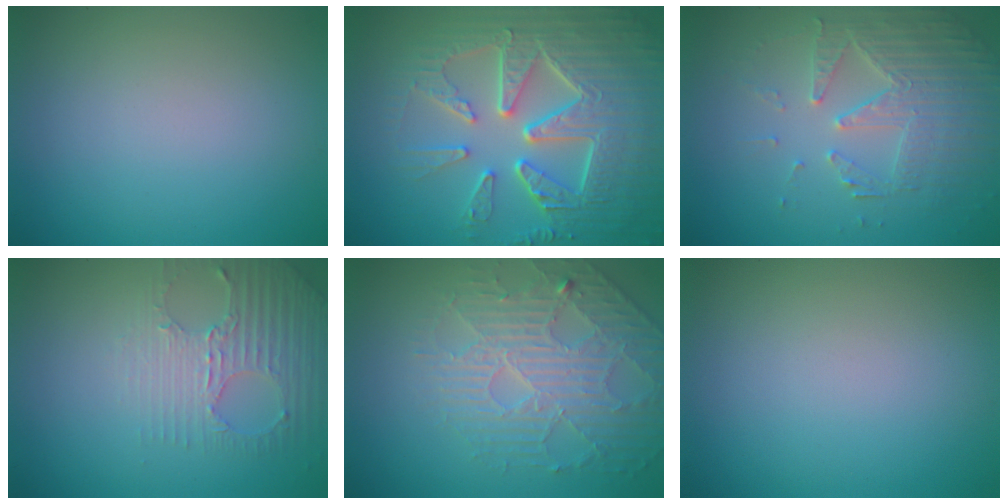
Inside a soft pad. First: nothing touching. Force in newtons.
{"total": 9.2, "press": 6.6, "slide": 6.4}
{"total": 4.1, "press": 3.9, "slide": 1.4}
{"total": 2.9, "press": 2.7, "slide": 1.1}
{"total": 4.1, "press": 4.0, "slide": 1.0}
{"total": 0.0}